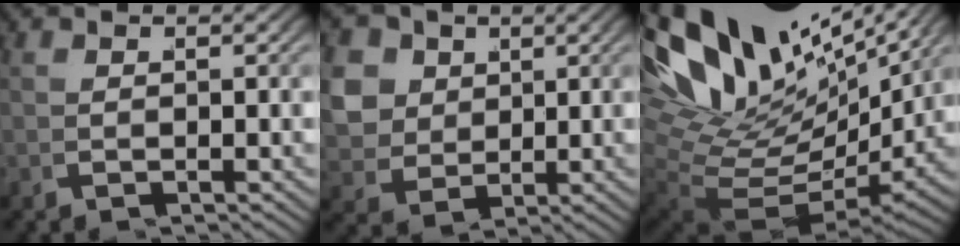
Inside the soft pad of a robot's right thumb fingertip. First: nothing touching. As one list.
[{"total": 8.5, "force": [2.3, 6.9, 4.3], "torque": [-0.109, -0.026, 0.052]}, {"total": 12.6, "force": [3.7, 7.5, 9.4], "torque": [-0.196, -0.048, 0.091]}]